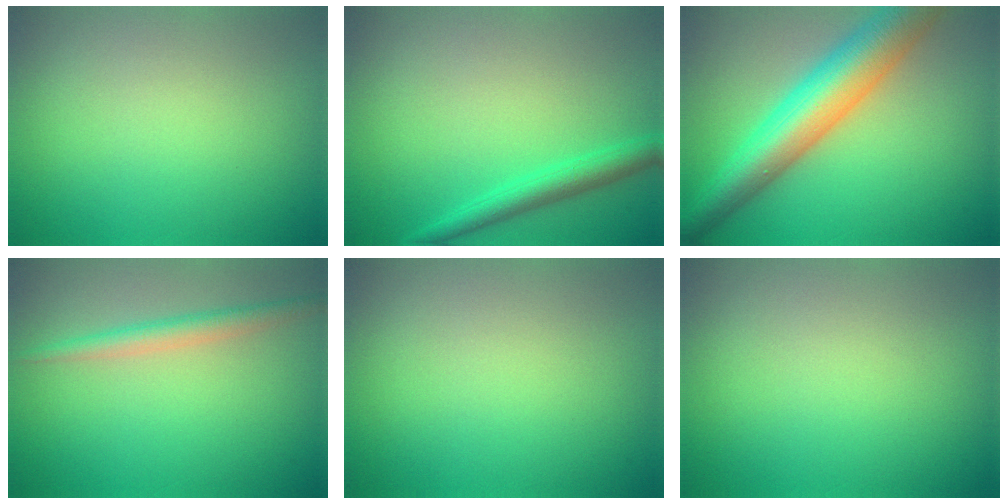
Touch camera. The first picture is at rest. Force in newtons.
{"total": 2.7, "press": 2.7, "slide": 0.2}
{"total": 8.8, "press": 8.8, "slide": 0.3}
{"total": 2.1, "press": 2.1, "slide": 0.0}
{"total": 0.0}
{"total": 0.0}